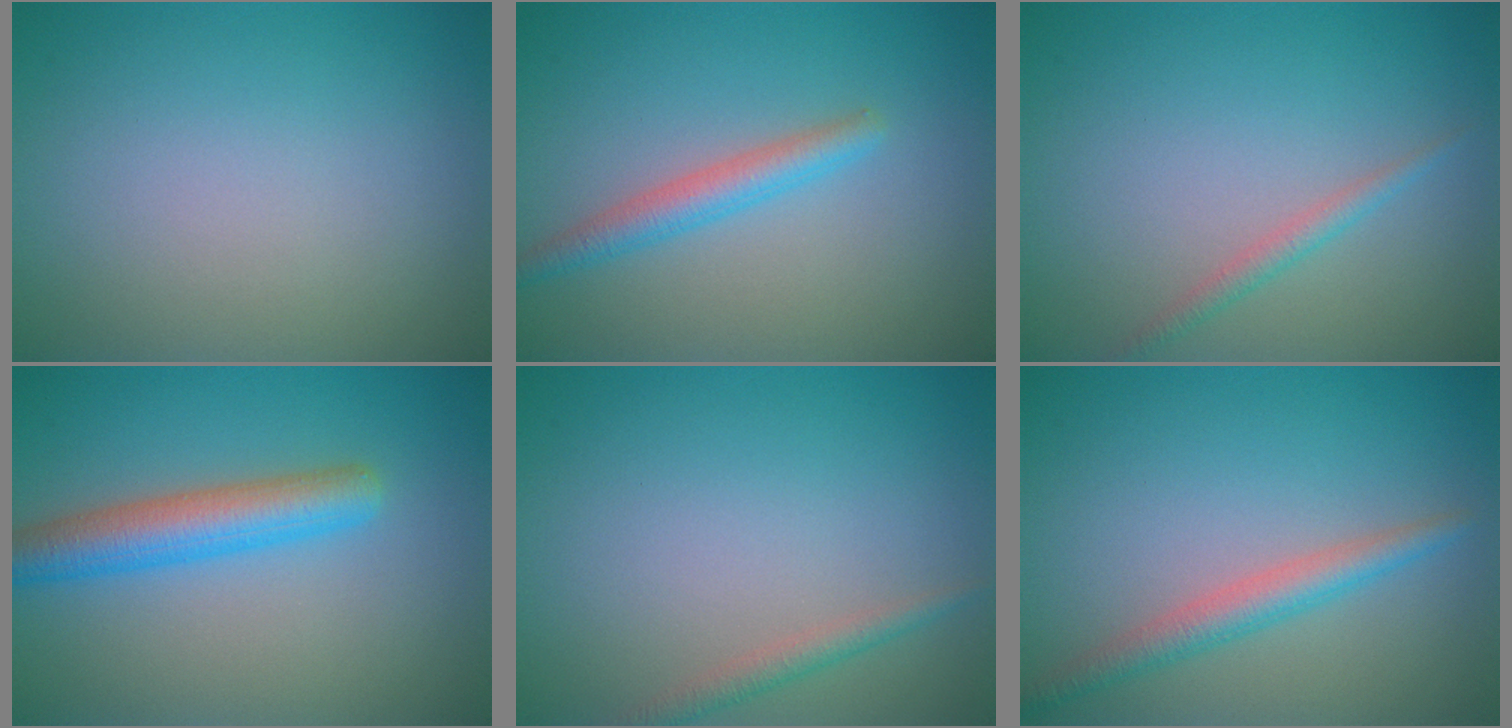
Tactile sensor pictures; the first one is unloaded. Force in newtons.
{"total": 2.5, "press": 2.5, "slide": 0.2}
{"total": 1.3, "press": 1.3, "slide": 0.0}
{"total": 4.7, "press": 4.7, "slide": 0.1}
{"total": 1.5, "press": 1.5, "slide": 0.0}
{"total": 2.7, "press": 2.7, "slide": 0.1}